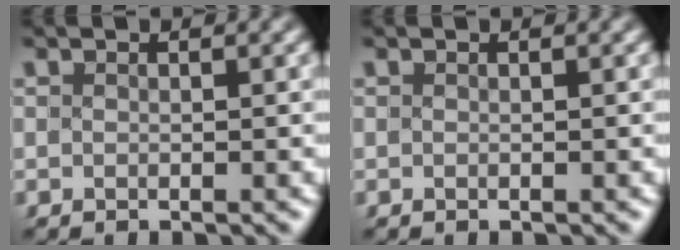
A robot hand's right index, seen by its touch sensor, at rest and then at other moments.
{"total": 0.0}